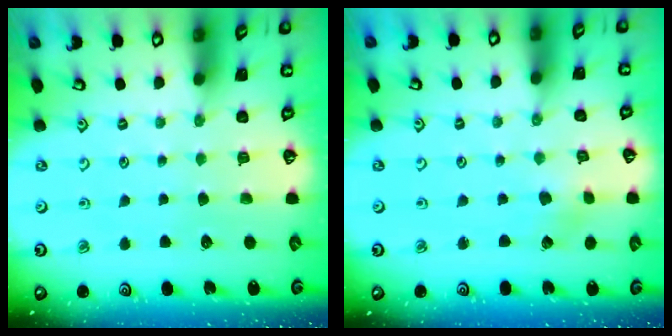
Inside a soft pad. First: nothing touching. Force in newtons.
{"total": 1.4, "press": 1.4, "slide": 0.2}